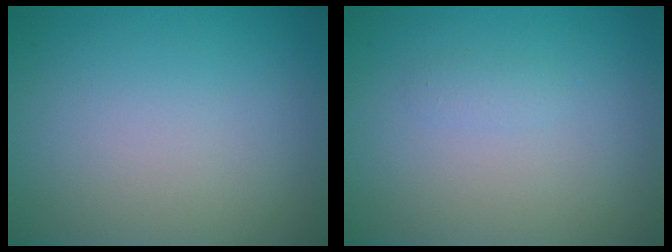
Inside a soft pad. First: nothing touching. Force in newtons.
{"total": 0.7, "press": 0.7, "slide": 0.0}